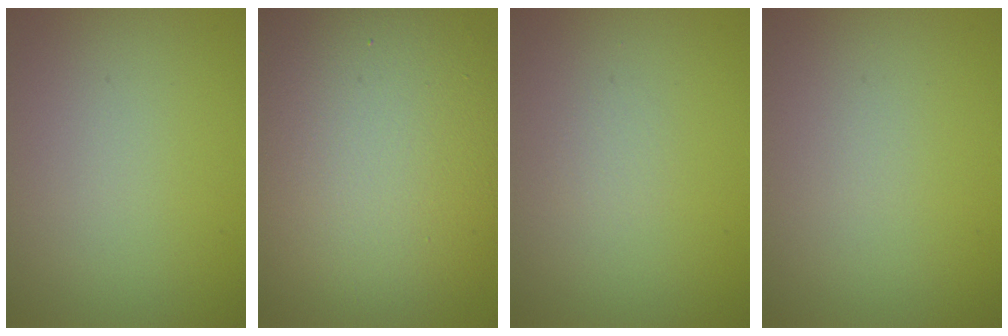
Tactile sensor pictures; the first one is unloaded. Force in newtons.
{"total": 15.3, "press": 15.3, "slide": 1.1}
{"total": 0.5, "press": 0.5, "slide": 0.1}
{"total": 0.0}